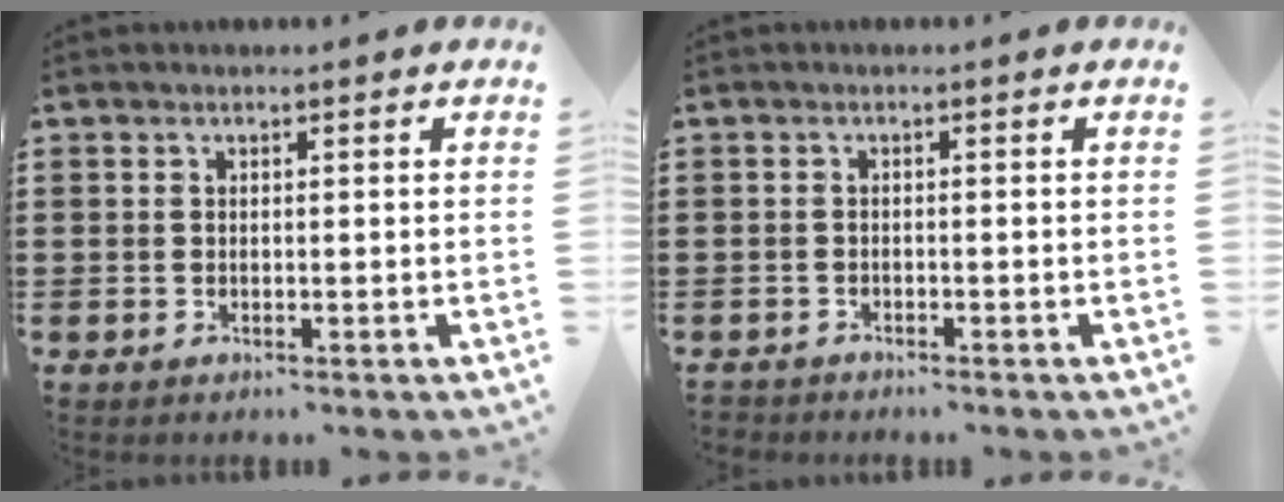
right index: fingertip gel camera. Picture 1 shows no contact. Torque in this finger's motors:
{"motor_torque": [-2.05, 0.09, -1.06, -0.18]}